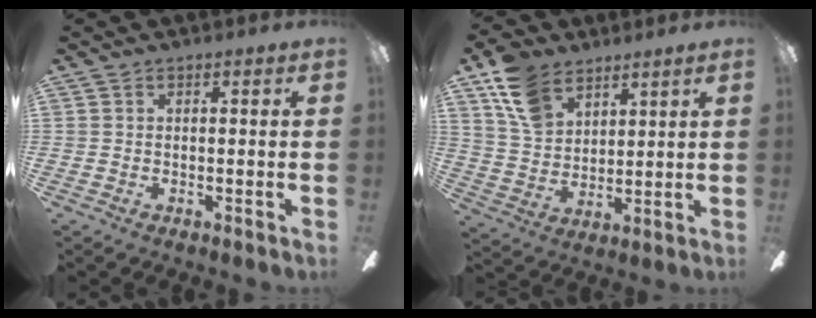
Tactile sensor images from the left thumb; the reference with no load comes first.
{"total": 12.0, "force": [8.2, 7.0, 5.1], "torque": [-0.113, -0.025, 0.164]}